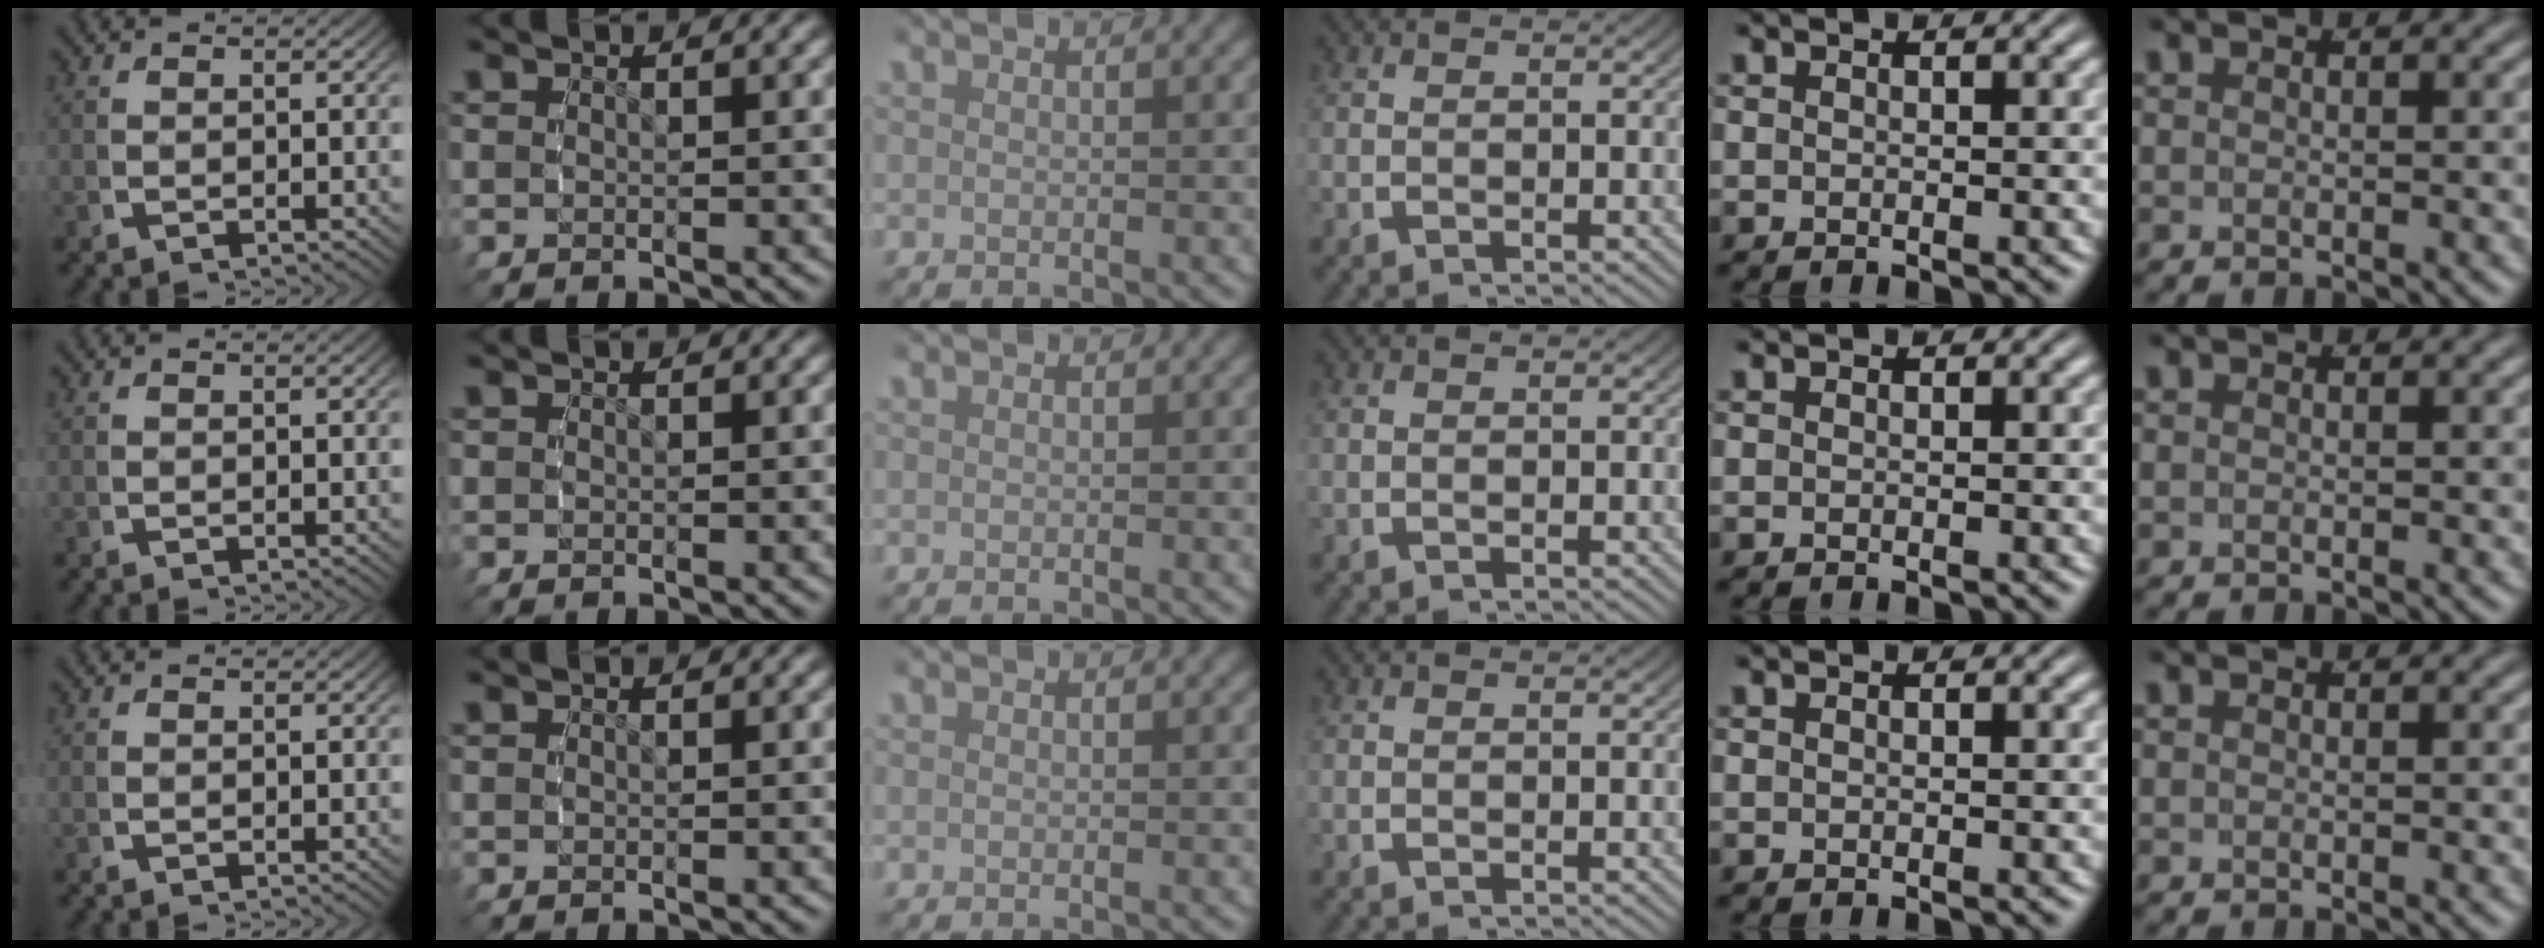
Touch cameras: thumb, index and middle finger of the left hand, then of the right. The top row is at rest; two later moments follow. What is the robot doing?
{"motion": "reach", "object": "paper plate"}